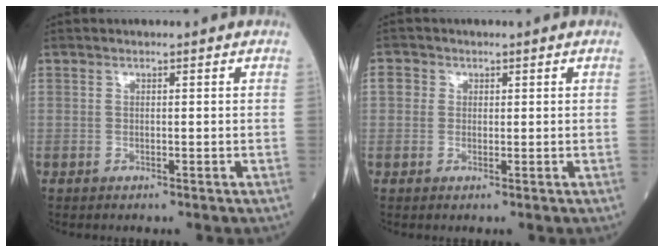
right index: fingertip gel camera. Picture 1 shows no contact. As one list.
[{"total": 1.9, "force": [0.3, 1.8, 0.5], "torque": [-0.003, 0.009, 0.002]}]